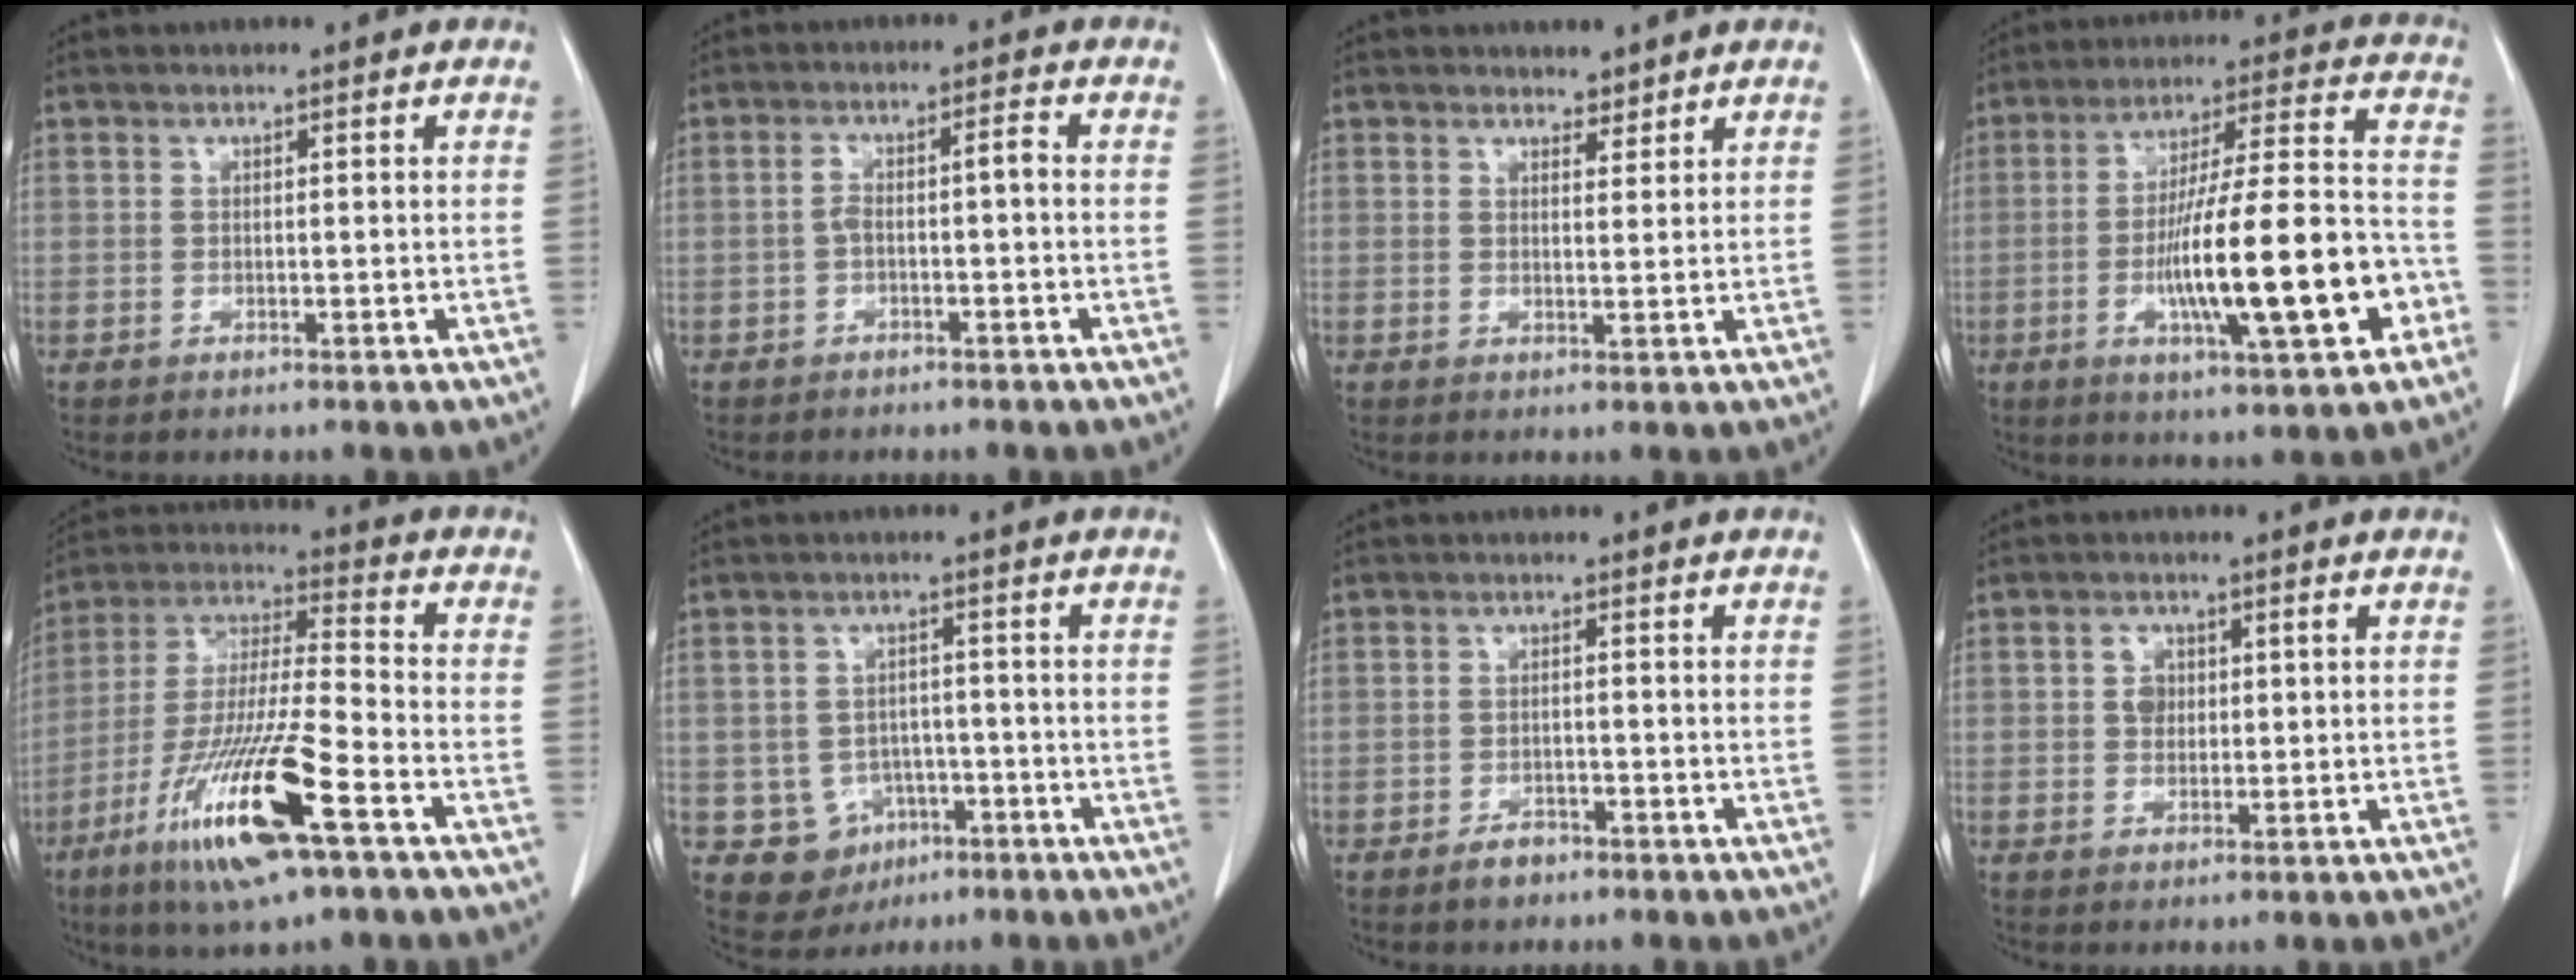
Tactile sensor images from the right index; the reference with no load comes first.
{"total": 3.4, "force": [-0.7, 0.7, 3.2], "torque": [-0.060, 0.019, -0.009]}
{"total": 2.5, "force": [2.3, 0.9, 0.4], "torque": [-0.001, 0.000, 0.036]}
{"total": 19.3, "force": [-5.5, 2.5, 18.3], "torque": [-0.301, 0.005, -0.080]}
{"total": 17.9, "force": [-8.8, 1.4, 15.5], "torque": [-0.327, -0.036, -0.164]}
{"total": 6.8, "force": [-2.4, 6.2, 1.3], "torque": [-0.020, 0.009, -0.025]}
{"total": 2.5, "force": [-1.8, 1.4, 1.0], "torque": [-0.016, 0.004, -0.023]}
{"total": 2.9, "force": [0.6, 2.2, 1.7], "torque": [-0.027, 0.007, 0.010]}